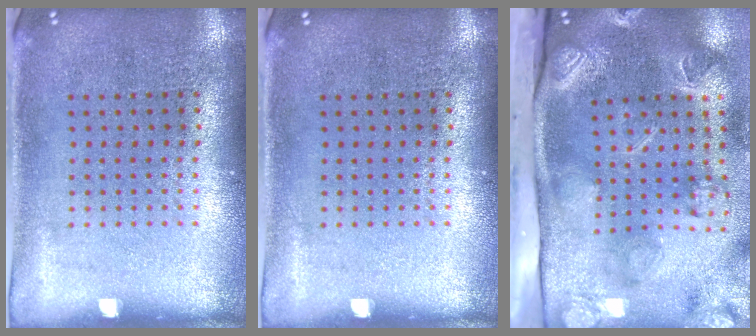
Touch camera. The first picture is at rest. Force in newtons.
{"total": 0.0}
{"total": 4.3, "press": 3.2, "slide": 2.8}